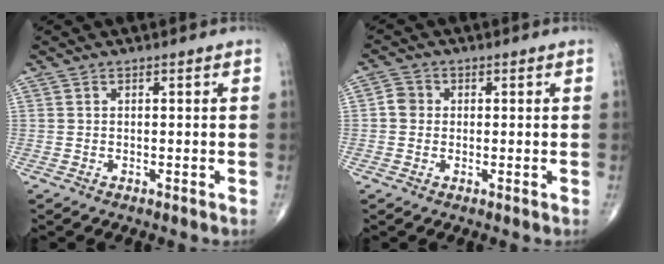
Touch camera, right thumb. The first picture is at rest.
{"total": 2.8, "force": [0.0, 2.6, 1.1], "torque": [-0.009, 0.006, -0.007]}